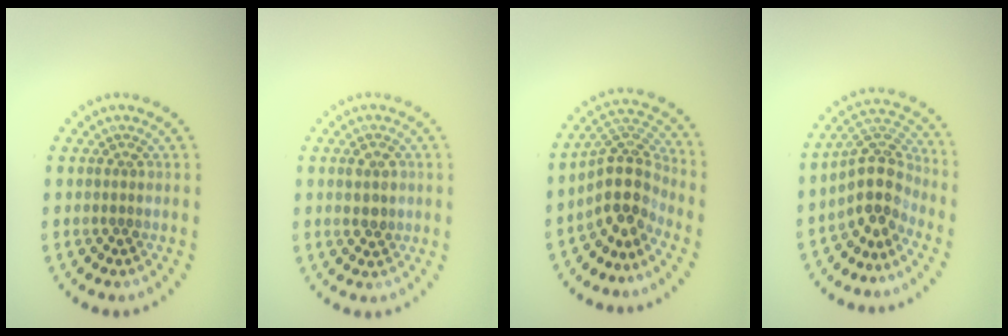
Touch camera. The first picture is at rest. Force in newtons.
{"total": 1.7, "press": 1.7, "slide": 0.0}
{"total": 4.5, "press": 3.4, "slide": 2.9}
{"total": 4.2, "press": 3.6, "slide": 2.2}